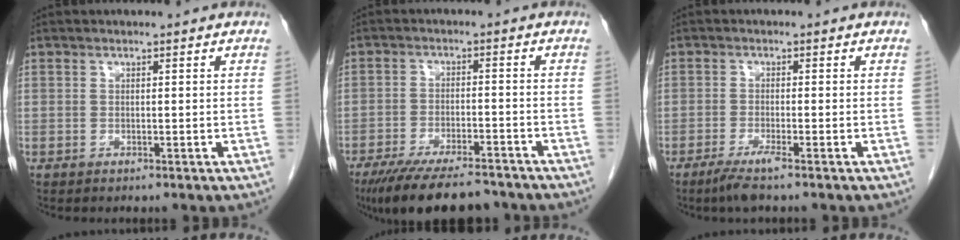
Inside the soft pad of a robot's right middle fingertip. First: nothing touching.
{"total": 14.0, "force": [-11.7, 3.1, 7.0], "torque": [-0.117, -0.016, -0.179]}
{"total": 3.3, "force": [-2.3, -0.2, 2.4], "torque": [-0.051, -0.010, -0.046]}